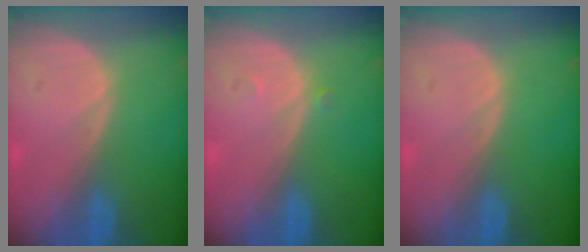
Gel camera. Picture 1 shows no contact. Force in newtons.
{"total": 0.7, "press": 0.5, "slide": 0.5}
{"total": 0.0}